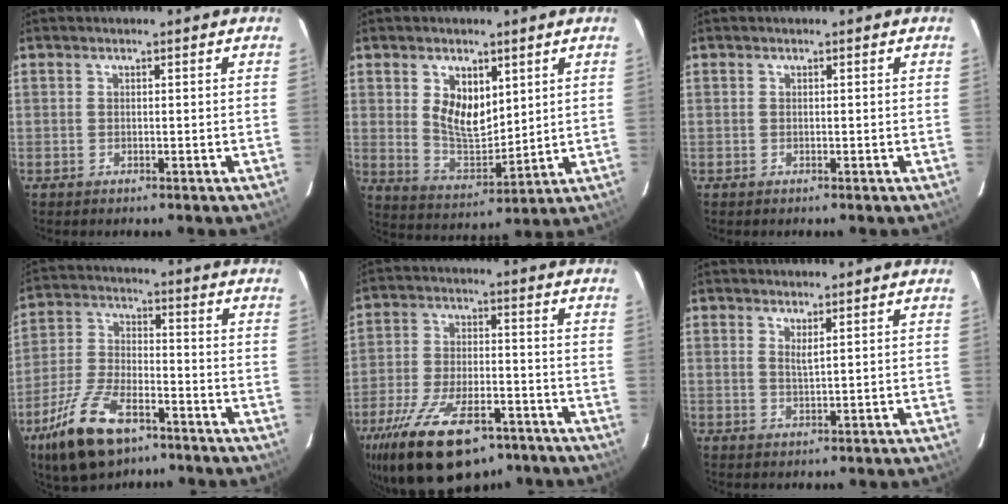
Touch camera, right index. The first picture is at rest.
{"total": 9.3, "force": [3.4, 5.5, 6.7], "torque": [-0.119, 0.001, 0.077]}
{"total": 0.0}
{"total": 15.1, "force": [-9.5, 6.6, 9.8], "torque": [-0.216, -0.019, -0.175]}
{"total": 21.5, "force": [-14.1, 9.7, 13.1], "torque": [-0.266, -0.031, -0.223]}
{"total": 1.6, "force": [1.0, 0.0, 1.3], "torque": [-0.023, -0.003, 0.017]}